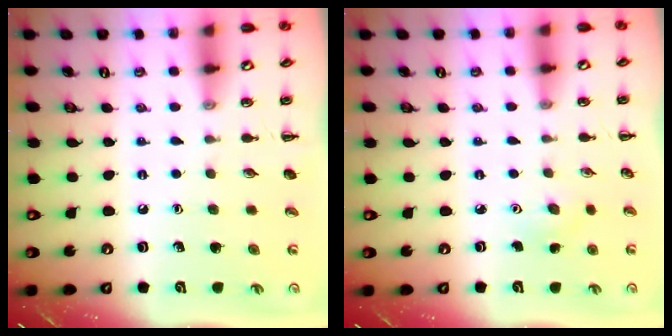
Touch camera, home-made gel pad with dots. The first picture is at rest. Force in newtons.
{"total": 3.0, "press": 2.8, "slide": 0.8}